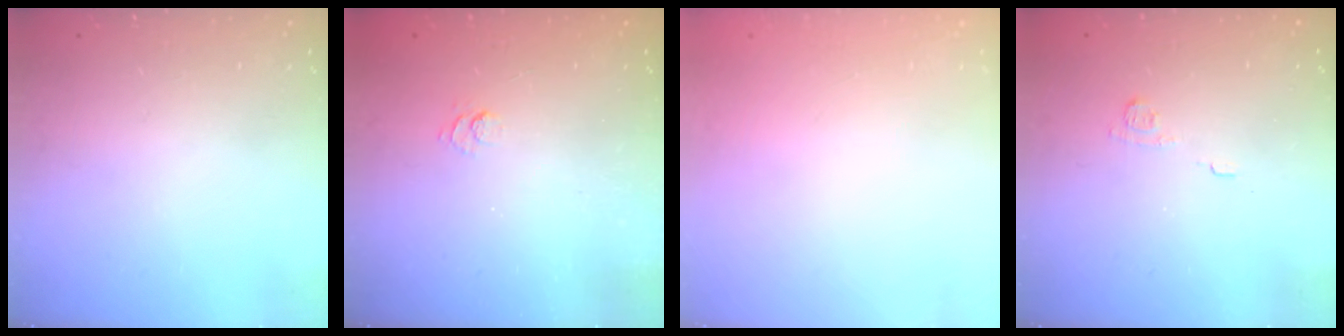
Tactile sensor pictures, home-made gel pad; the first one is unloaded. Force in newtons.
{"total": 2.5, "press": 2.0, "slide": 1.4}
{"total": 2.7, "press": 2.6, "slide": 0.8}
{"total": 3.8, "press": 3.6, "slide": 1.1}